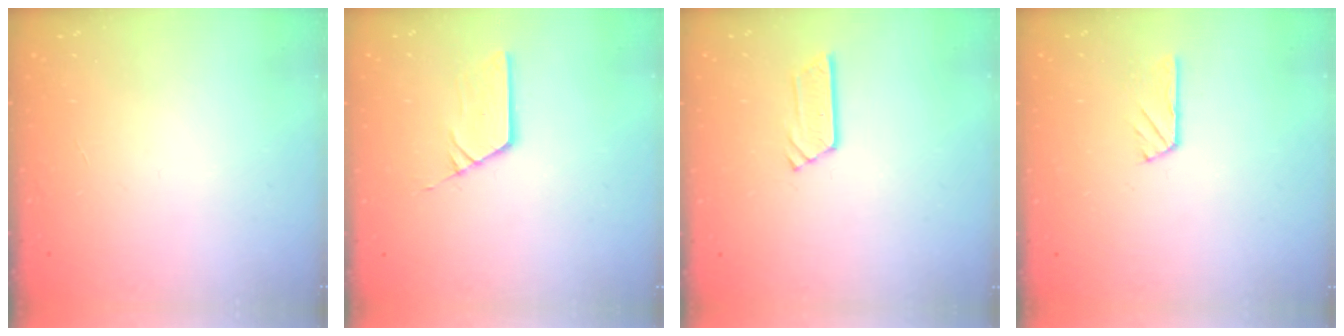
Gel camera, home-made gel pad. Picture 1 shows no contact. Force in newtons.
{"total": 3.5, "press": 3.5, "slide": 0.3}
{"total": 4.3, "press": 4.2, "slide": 0.3}
{"total": 2.9, "press": 2.9, "slide": 0.5}